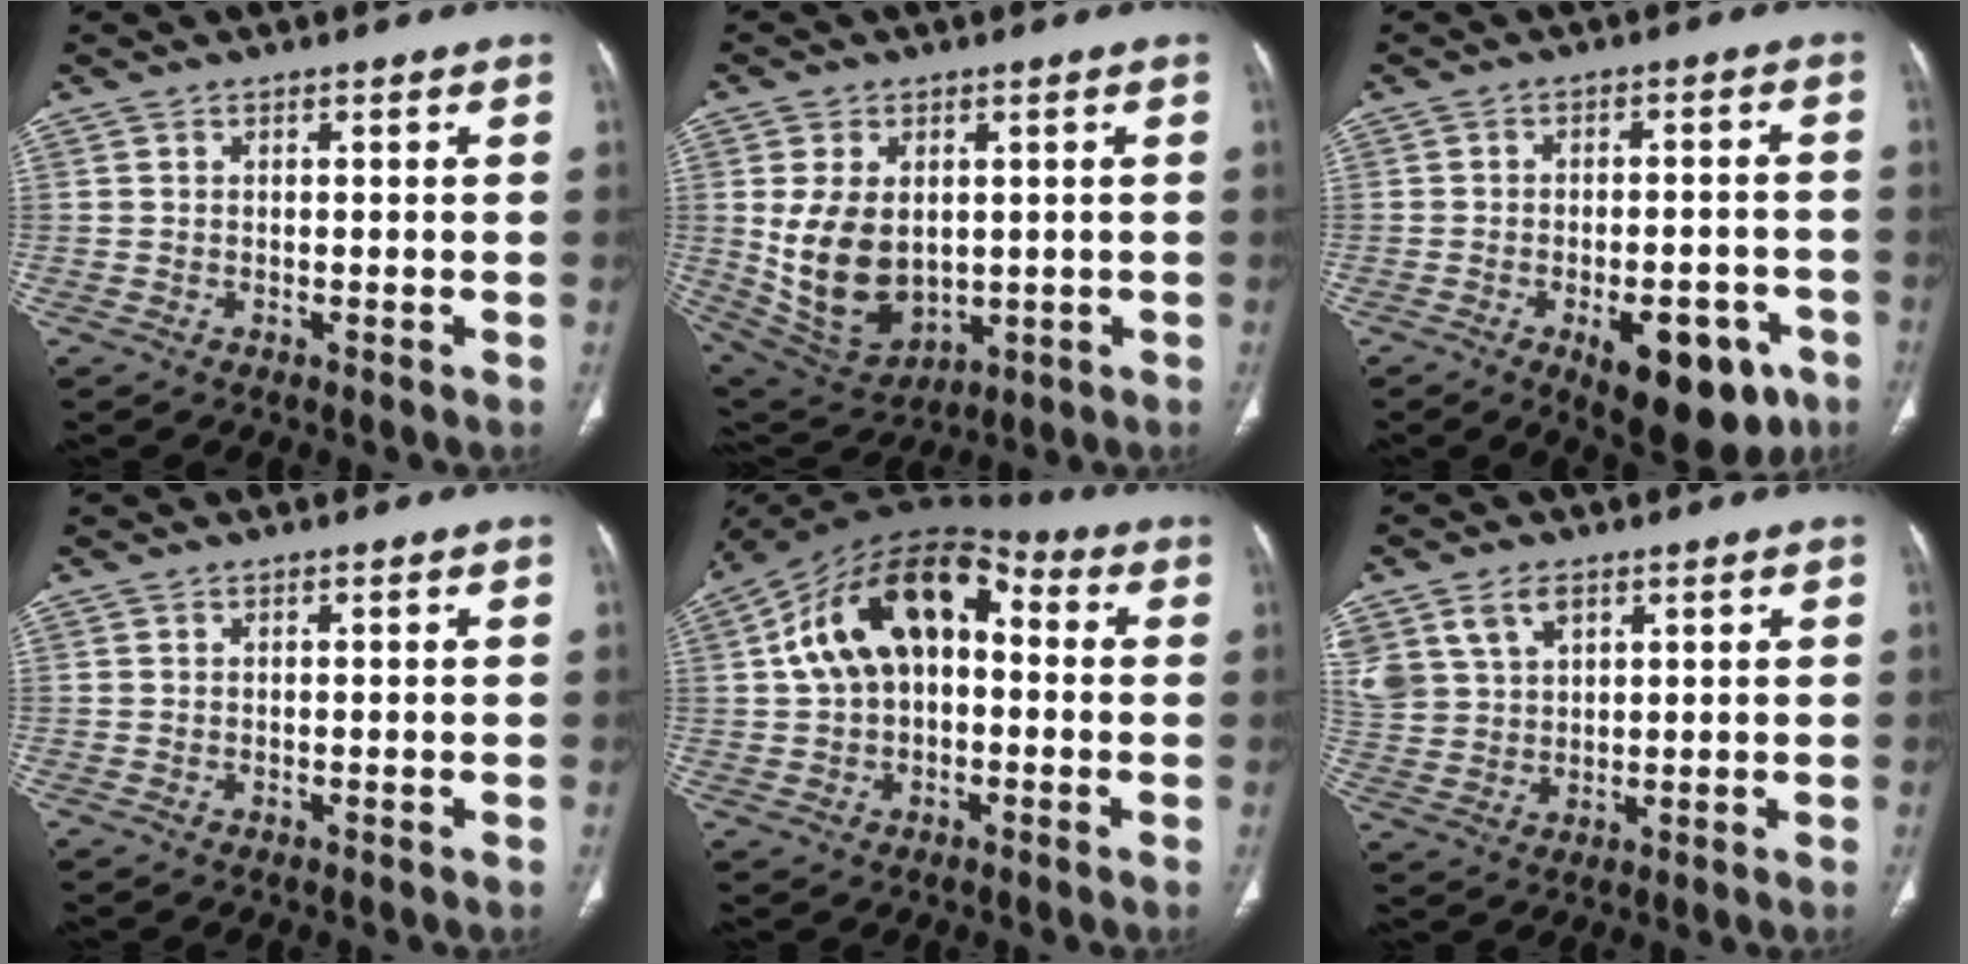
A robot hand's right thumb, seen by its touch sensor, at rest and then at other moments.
{"total": 14.0, "force": [0.7, 9.7, 10.0], "torque": [-0.165, -0.010, 0.045]}
{"total": 14.2, "force": [-6.8, 6.6, 10.5], "torque": [-0.111, 0.024, -0.082]}
{"total": 0.0}
{"total": 17.0, "force": [2.0, 10.7, 13.1], "torque": [-0.210, 0.046, 0.023]}
{"total": 9.6, "force": [4.9, 6.6, 4.9], "torque": [-0.091, -0.006, 0.111]}